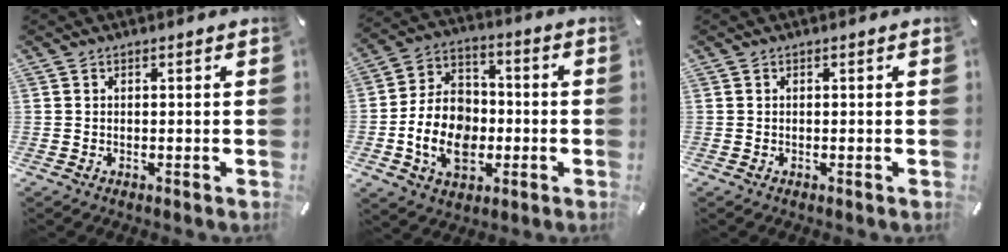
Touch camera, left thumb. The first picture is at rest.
{"total": 14.1, "force": [-3.1, 10.9, 8.5], "torque": [-0.185, 0.021, -0.051]}
{"total": 0.0}